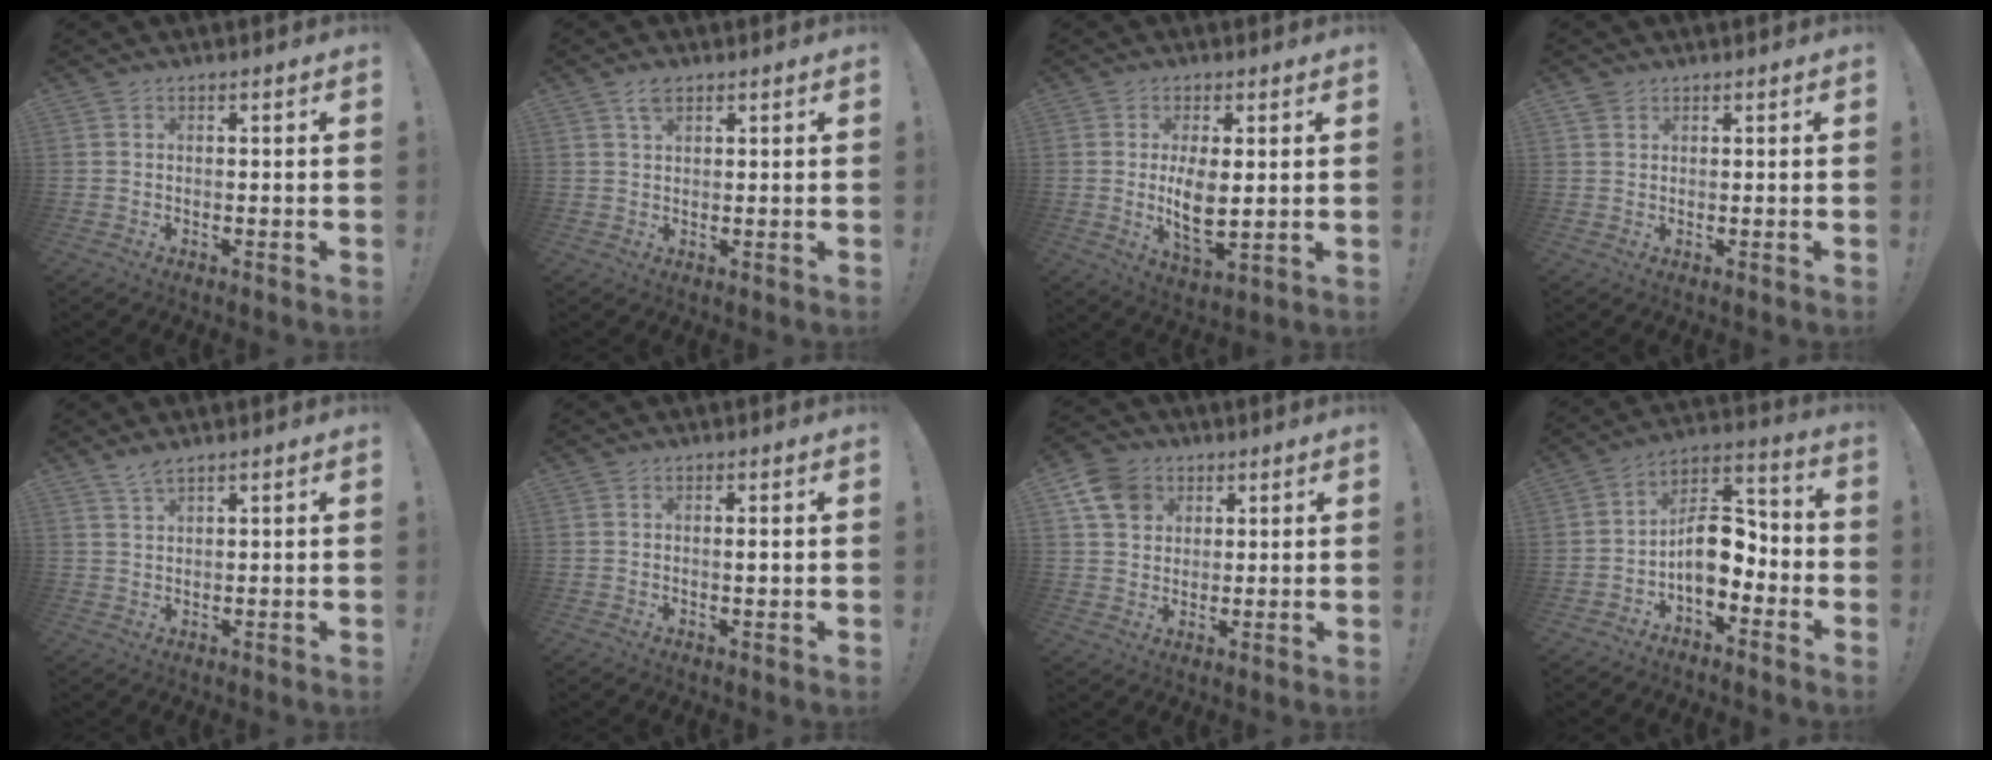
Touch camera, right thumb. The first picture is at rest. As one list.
[{"total": 3.2, "force": [1.9, 1.4, 2.2], "torque": [-0.037, -0.002, 0.034]}, {"total": 8.2, "force": [1.0, 3.8, 7.2], "torque": [-0.124, -0.019, 0.019]}, {"total": 1.5, "force": [1.2, 0.9, 0.2], "torque": [-0.004, -0.004, 0.024]}, {"total": 2.8, "force": [2.3, 0.3, 1.6], "torque": [-0.034, -0.011, 0.042]}, {"total": 1.1, "force": [0.1, 0.2, 1.1], "torque": [-0.008, -0.005, -0.003]}, {"total": 11.4, "force": [5.0, 9.2, 4.6], "torque": [-0.072, -0.018, 0.103]}, {"total": 12.6, "force": [-3.3, 7.8, 9.3], "torque": [-0.150, 0.022, -0.052]}]